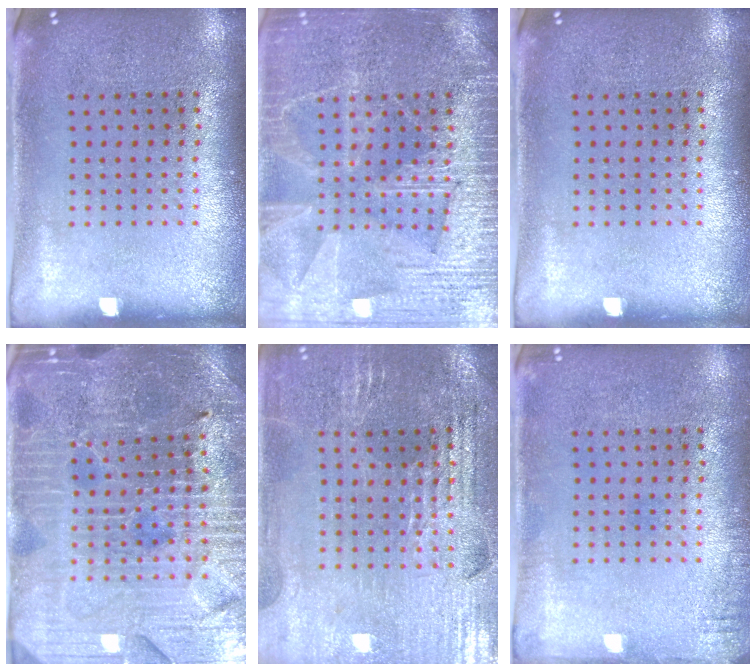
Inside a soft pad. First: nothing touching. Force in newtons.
{"total": 5.9, "press": 5.8, "slide": 0.7}
{"total": 0.0}
{"total": 4.5, "press": 4.3, "slide": 1.3}
{"total": 2.8, "press": 2.8, "slide": 0.4}
{"total": 1.3, "press": 1.3, "slide": 0.1}